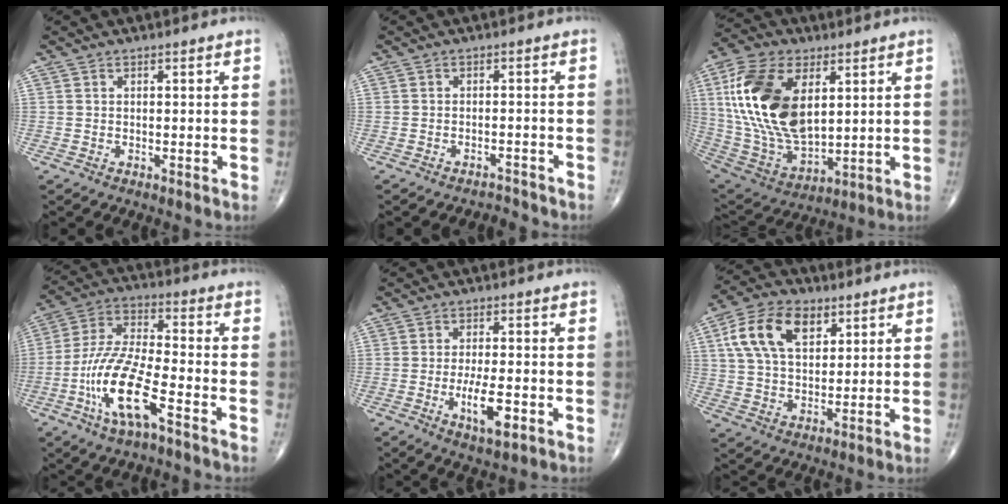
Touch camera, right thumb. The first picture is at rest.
{"total": 2.7, "force": [-2.6, 0.6, -0.3], "torque": [-0.003, 0.016, -0.037]}
{"total": 22.9, "force": [5.6, 12.8, 18.1], "torque": [-0.356, -0.024, 0.108]}
{"total": 14.6, "force": [-6.3, 4.1, 12.5], "torque": [-0.261, 0.035, -0.123]}
{"total": 6.9, "force": [-2.2, 2.1, 6.1], "torque": [-0.106, -0.003, -0.036]}
{"total": 13.7, "force": [5.4, 8.3, 9.5], "torque": [-0.163, -0.004, 0.099]}